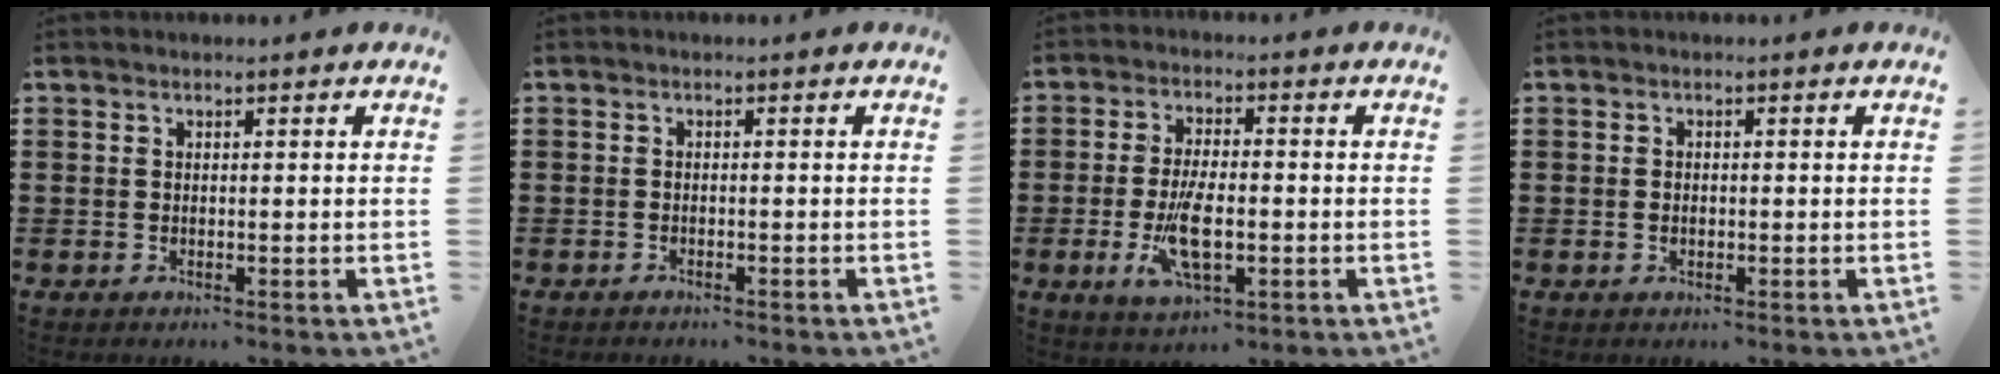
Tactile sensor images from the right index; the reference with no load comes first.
{"total": 0.7, "force": [-0.7, 0.1, 0.1], "torque": [-0.004, 0.000, -0.015]}
{"total": 7.8, "force": [-1.8, 3.0, 7.0], "torque": [-0.151, -0.012, -0.033]}
{"total": 0.9, "force": [-0.2, 0.6, 0.6], "torque": [-0.014, 0.001, -0.005]}